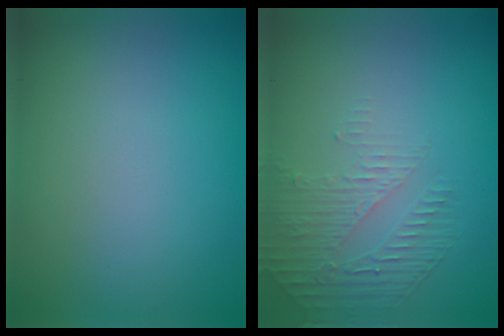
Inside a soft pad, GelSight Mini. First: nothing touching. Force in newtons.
{"total": 1.8, "press": 1.1, "slide": 1.5}